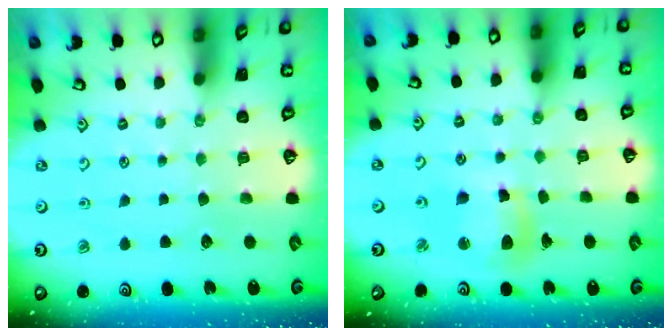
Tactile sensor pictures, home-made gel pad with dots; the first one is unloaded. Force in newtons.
{"total": 11.1, "press": 11.0, "slide": 1.2}